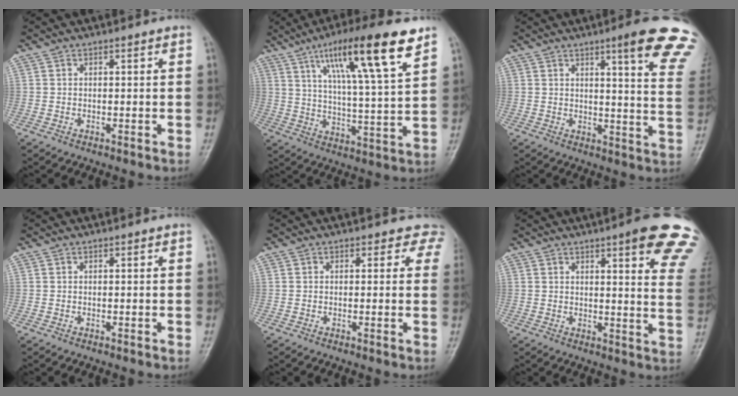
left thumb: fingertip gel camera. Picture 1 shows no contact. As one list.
[{"total": 17.9, "force": [10.0, 2.3, 14.6], "torque": [-0.233, -0.034, 0.167]}, {"total": 16.4, "force": [10.9, 1.7, 12.2], "torque": [-0.124, -0.056, 0.116]}, {"total": 0.0}, {"total": 3.4, "force": [2.5, 2.3, 0.6], "torque": [0.028, -0.009, 0.003]}, {"total": 16.6, "force": [10.8, 3.0, 12.2], "torque": [-0.123, -0.042, 0.112]}]